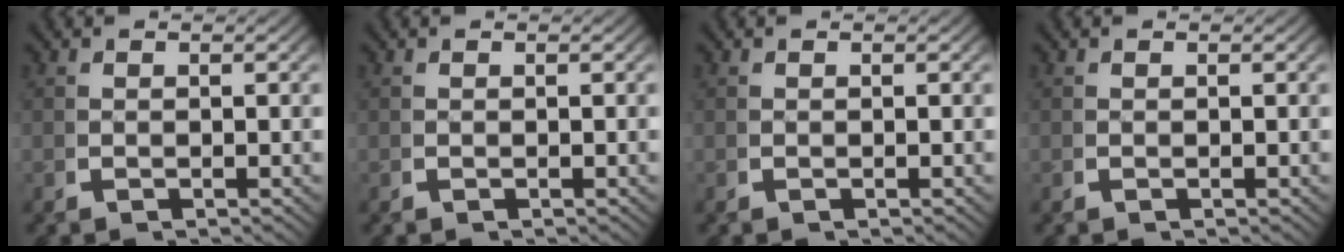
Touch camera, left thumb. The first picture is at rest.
{"total": 0.0}
{"total": 0.0}
{"total": 0.0}